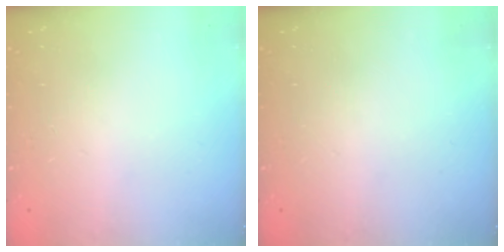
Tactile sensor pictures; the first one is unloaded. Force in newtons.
{"total": 0.0}